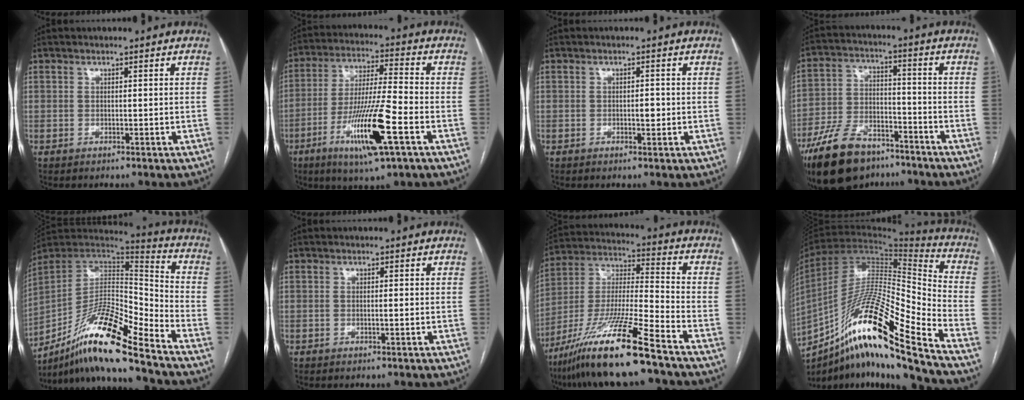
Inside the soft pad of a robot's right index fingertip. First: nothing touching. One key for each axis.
{"total": 14.8, "fx": -6.0, "fy": 0.8, "fz": 13.5, "tx": -0.260, "ty": -0.020, "tz": -0.105}
{"total": 1.7, "fx": -0.2, "fy": 0.6, "fz": 1.5, "tx": -0.023, "ty": 0.001, "tz": -0.003}
{"total": 15.3, "fx": -11.0, "fy": 7.3, "fz": 7.8, "tx": -0.157, "ty": 0.005, "tz": -0.192}
{"total": 18.2, "fx": -13.4, "fy": 1.1, "fz": 12.2, "tx": -0.236, "ty": 0.001, "tz": -0.245}
{"total": 0.8, "fx": -0.1, "fy": 0.1, "fz": 0.8, "tx": -0.014, "ty": -0.001, "tz": -0.002}
{"total": 18.2, "fx": -12.9, "fy": -0.3, "fz": 12.8, "tx": -0.273, "ty": -0.031, "tz": -0.240}
{"total": 23.3, "fx": -14.6, "fy": 0.5, "fz": 18.1, "tx": -0.318, "ty": -0.019, "tz": -0.266}